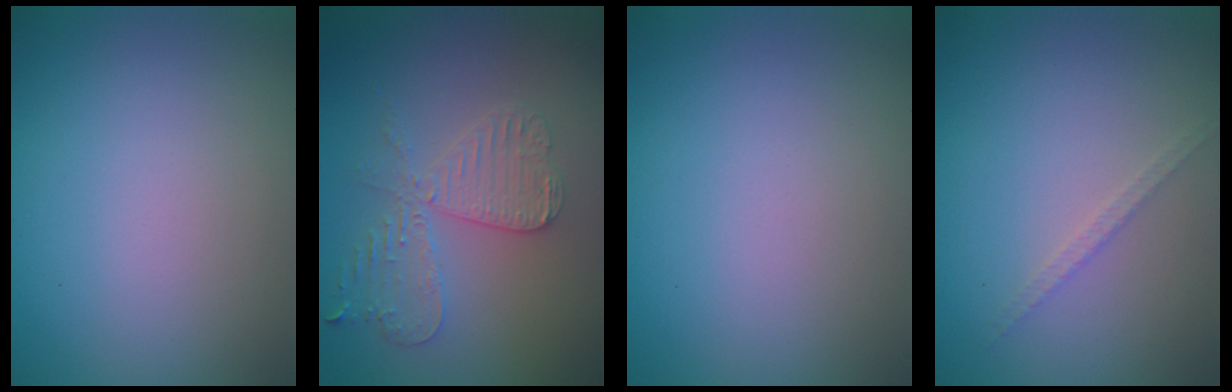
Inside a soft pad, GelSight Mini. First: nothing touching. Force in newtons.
{"total": 4.2, "press": 3.6, "slide": 2.1}
{"total": 0.0}
{"total": 1.1, "press": 1.1, "slide": 0.2}